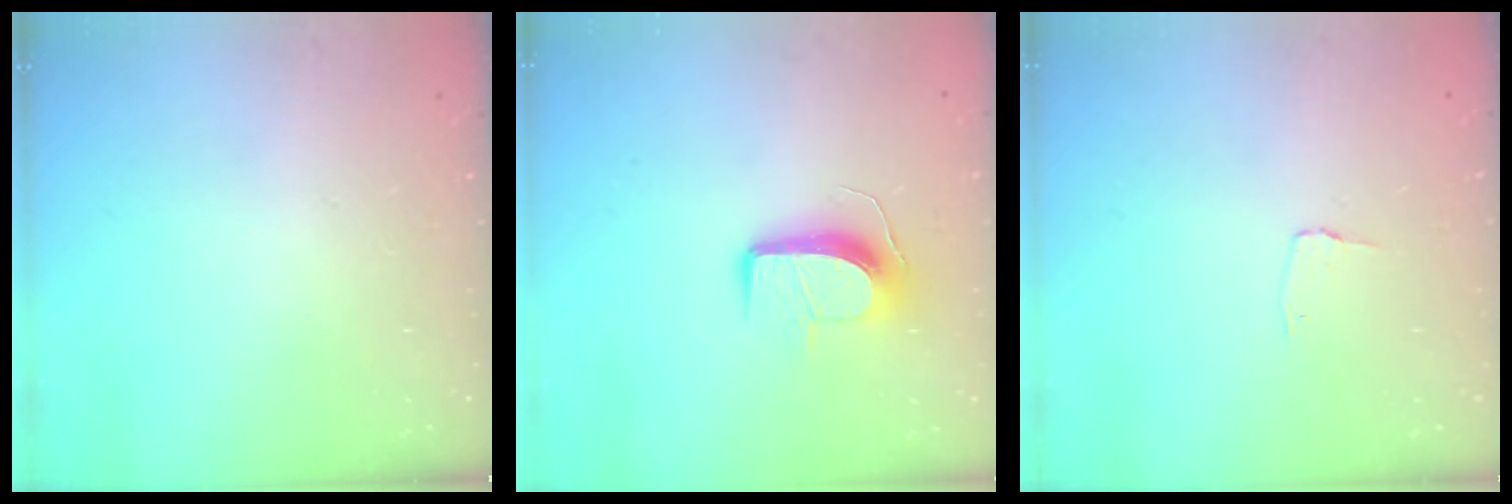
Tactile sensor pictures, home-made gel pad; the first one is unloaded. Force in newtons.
{"total": 10.2, "press": 10.2, "slide": 0.0}
{"total": 2.7, "press": 2.7, "slide": 0.3}